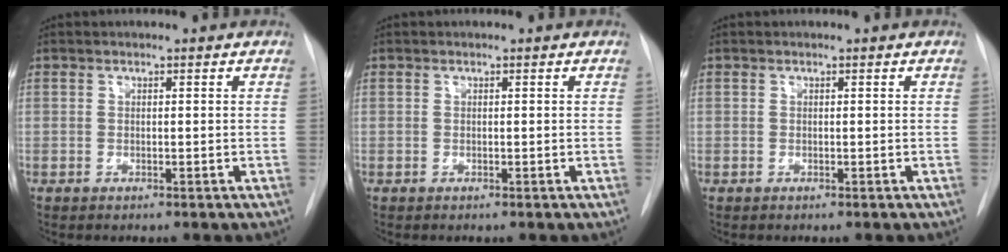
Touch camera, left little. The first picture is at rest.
{"total": 0.0}
{"total": 0.0}